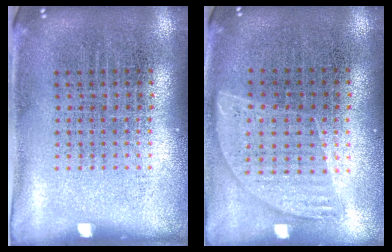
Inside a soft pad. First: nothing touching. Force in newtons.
{"total": 0.9, "press": 0.8, "slide": 0.3}